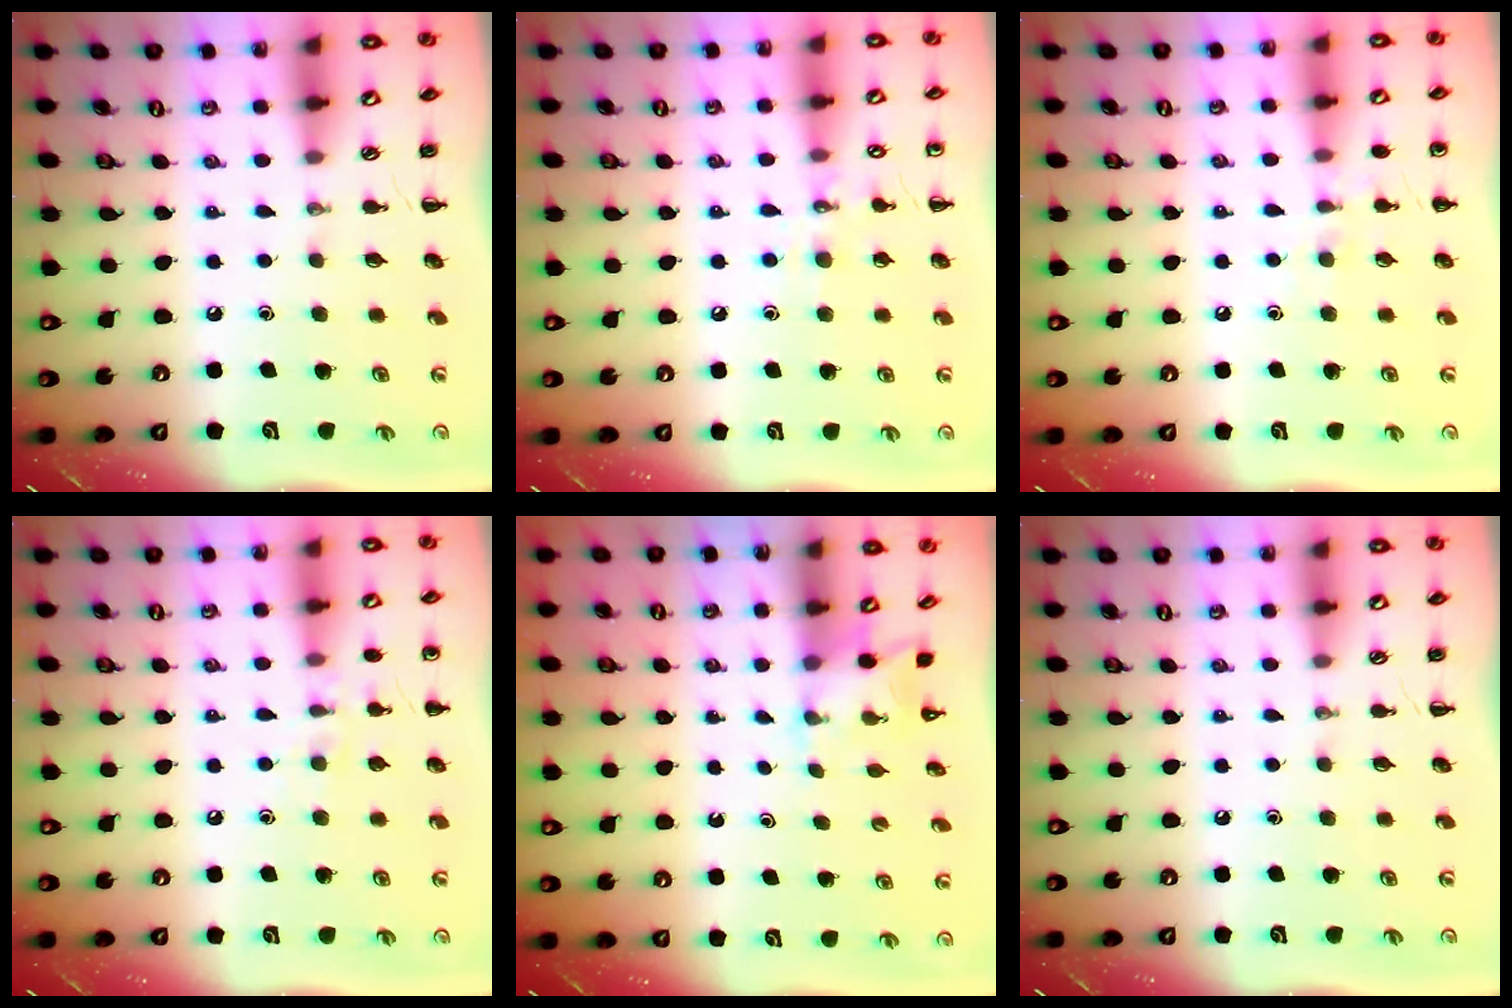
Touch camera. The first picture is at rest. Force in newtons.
{"total": 7.4, "press": 7.3, "slide": 1.7}
{"total": 5.9, "press": 5.7, "slide": 1.4}
{"total": 7.7, "press": 7.4, "slide": 2.0}
{"total": 2.2, "press": 2.1, "slide": 0.7}
{"total": 0.0}